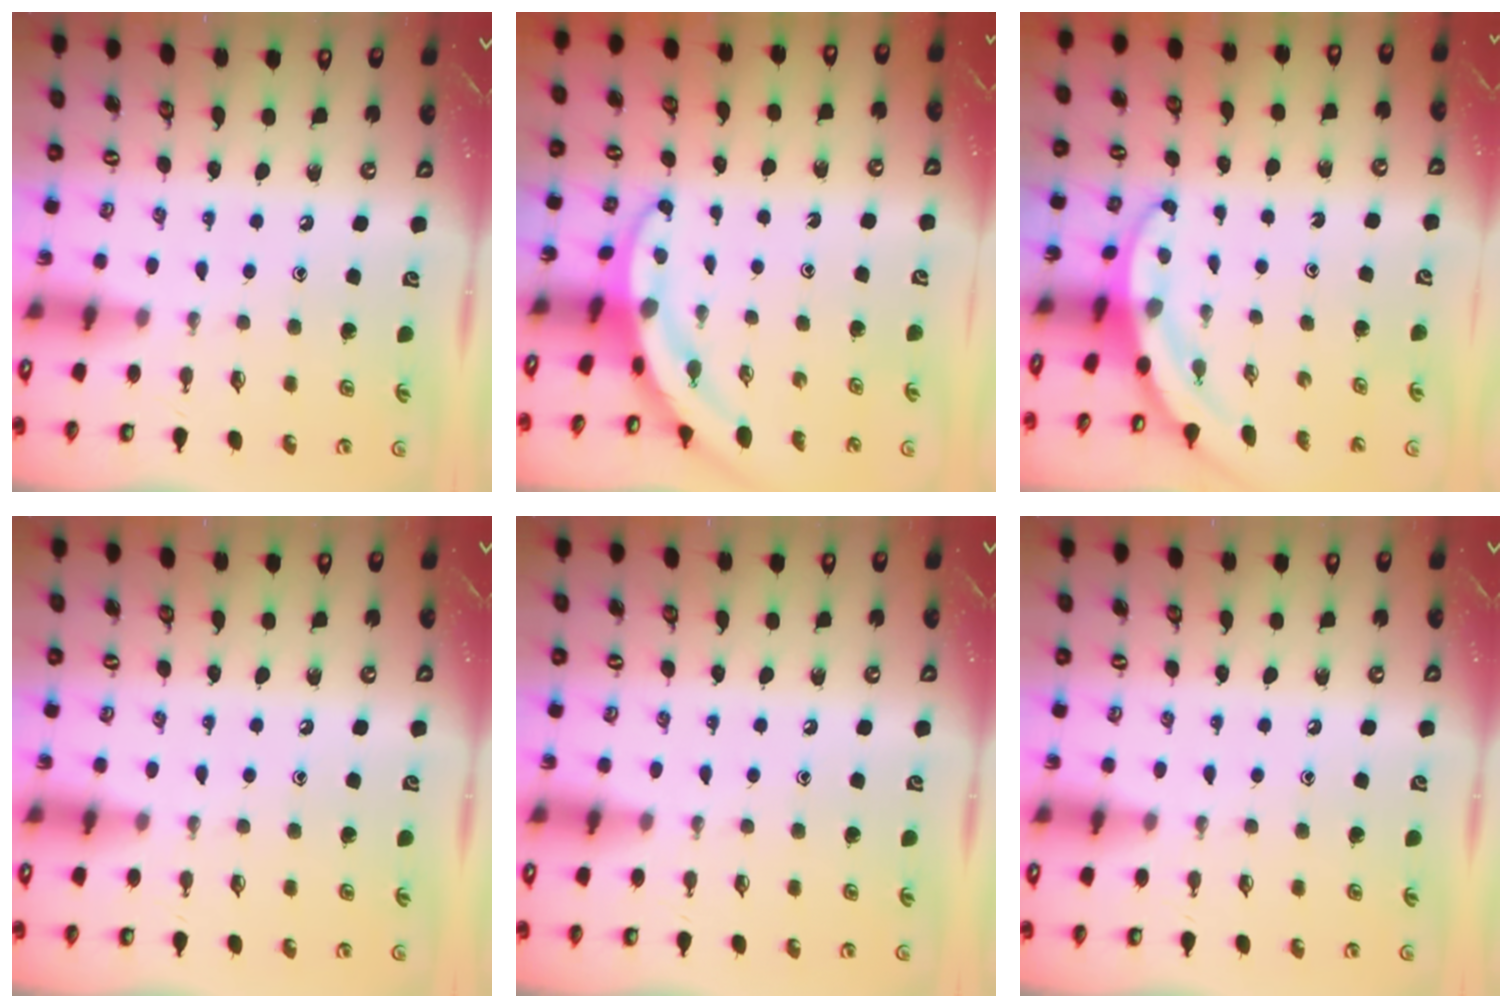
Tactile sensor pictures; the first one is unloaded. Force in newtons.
{"total": 3.1, "press": 3.1, "slide": 0.3}
{"total": 3.4, "press": 3.4, "slide": 0.2}
{"total": 0.0}
{"total": 0.0}
{"total": 0.0}